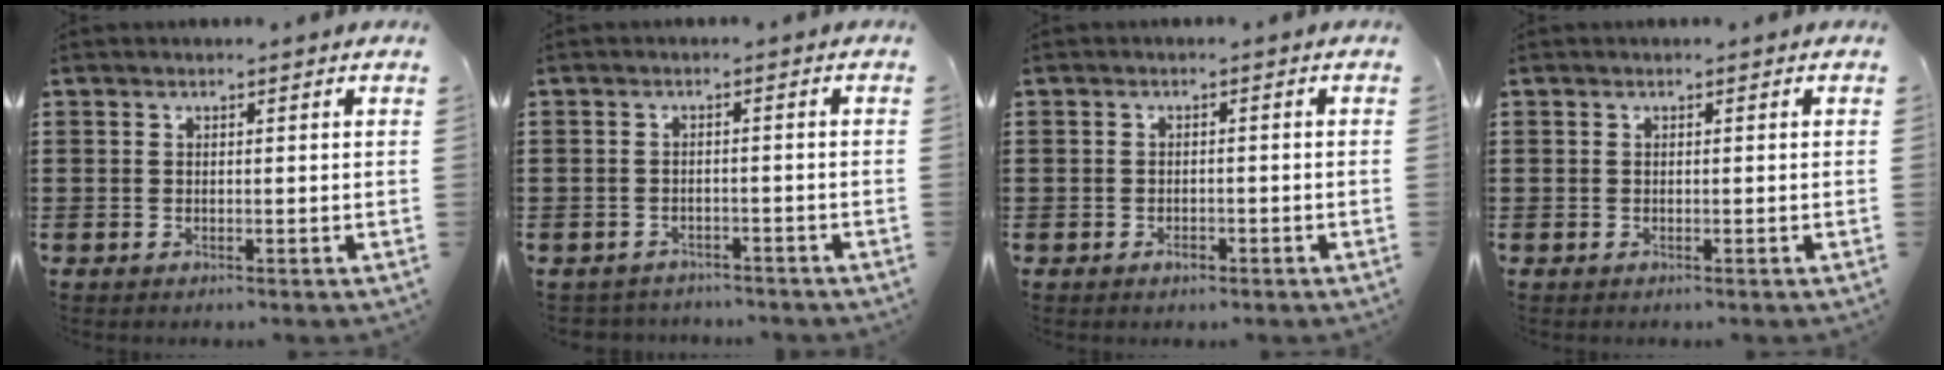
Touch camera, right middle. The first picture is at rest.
{"total": 1.9, "force": [-1.9, 0.3, -0.2], "torque": [-0.003, 0.000, -0.043]}
{"total": 1.1, "force": [-0.8, 0.7, 0.5], "torque": [-0.011, -0.001, -0.015]}
{"total": 0.0}